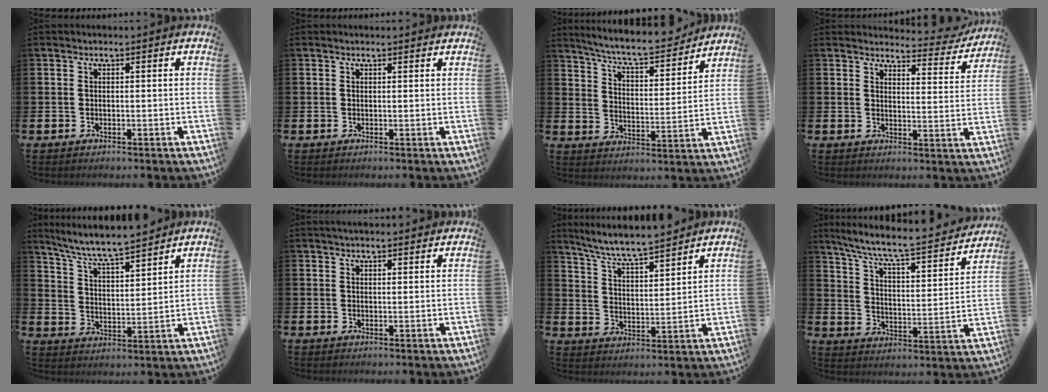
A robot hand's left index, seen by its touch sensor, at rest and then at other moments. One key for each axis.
{"total": 0.5, "fx": 0.5, "fy": 0.1, "fz": 0.1, "tx": 0.010, "ty": -0.004, "tz": 0.007}
{"total": 8.0, "fx": 7.5, "fy": 1.1, "fz": 2.5, "tx": -0.073, "ty": -0.056, "tz": 0.128}
{"total": 3.5, "fx": 3.3, "fy": 1.1, "fz": 0.5, "tx": -0.002, "ty": -0.030, "tz": 0.049}
{"total": 7.2, "fx": 6.8, "fy": 0.4, "fz": 2.3, "tx": -0.072, "ty": -0.047, "tz": 0.118}
{"total": 2.4, "fx": 2.3, "fy": 0.4, "fz": 0.4, "tx": -0.003, "ty": -0.009, "tz": 0.040}
{"total": 6.4, "fx": 6.2, "fy": 0.1, "fz": 1.7, "tx": -0.054, "ty": -0.035, "tz": 0.110}
{"total": 7.8, "fx": 6.9, "fy": 1.2, "fz": 3.4, "tx": -0.093, "ty": -0.052, "tz": 0.110}